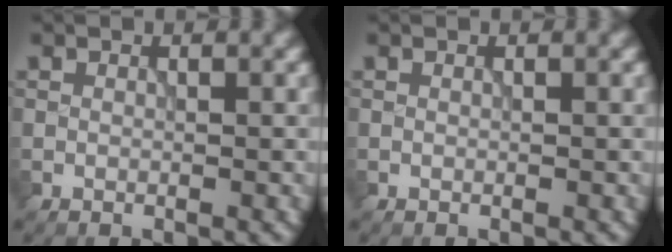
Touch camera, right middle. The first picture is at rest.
{"total": 0.0}